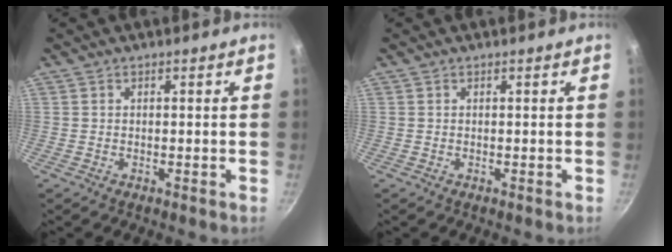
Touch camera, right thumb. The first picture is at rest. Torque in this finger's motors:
{"motor_torque": [0.00, 0.00, 0.00, 0.00, 0.00]}